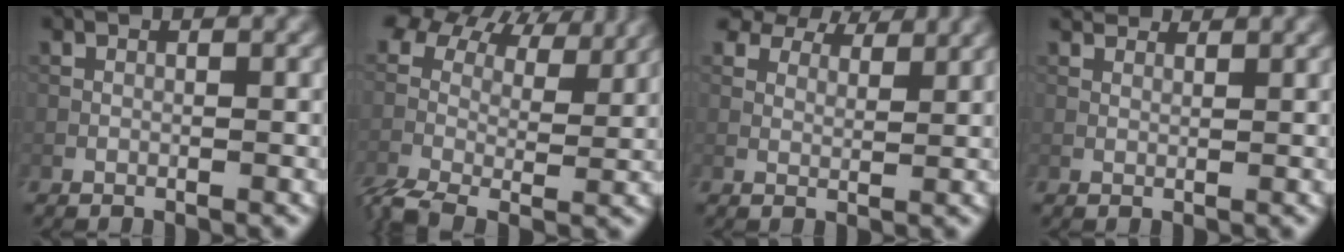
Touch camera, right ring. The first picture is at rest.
{"total": 8.9, "force": [3.8, 5.4, 6.0], "torque": [-0.131, 0.007, 0.064]}
{"total": 8.5, "force": [7.0, 3.5, 3.4], "torque": [-0.087, 0.002, 0.120]}
{"total": 3.3, "force": [2.8, 1.0, 1.3], "torque": [-0.031, -0.005, 0.046]}